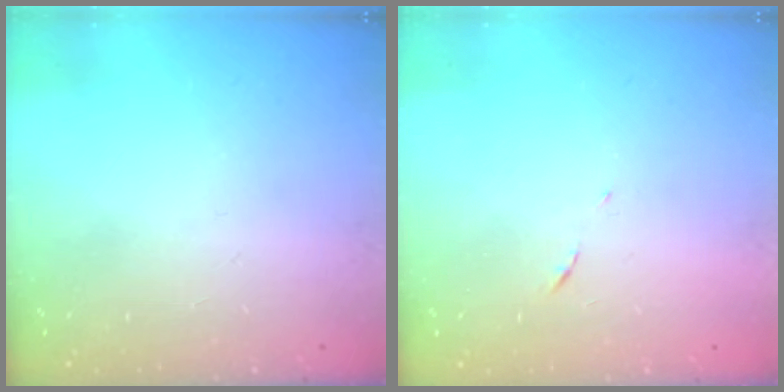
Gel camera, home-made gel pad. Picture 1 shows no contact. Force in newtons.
{"total": 5.0, "press": 5.0, "slide": 0.3}